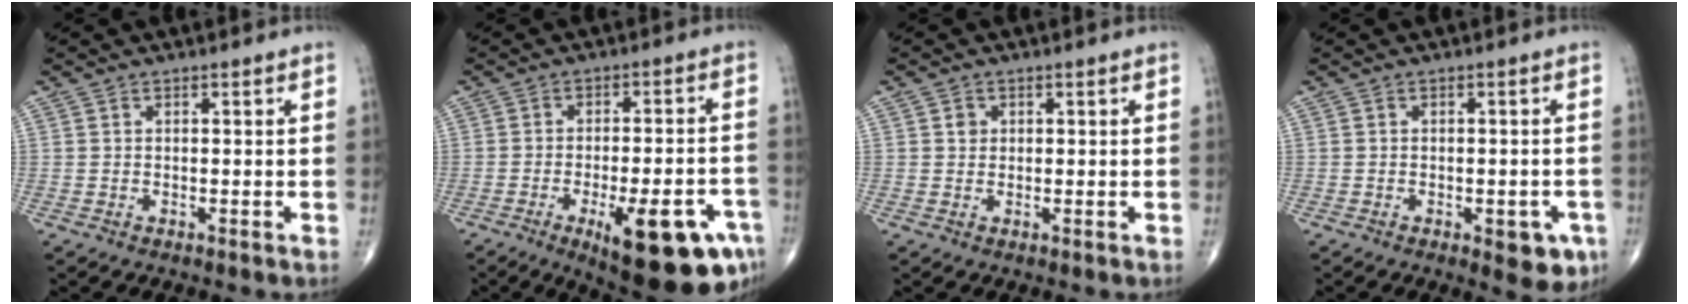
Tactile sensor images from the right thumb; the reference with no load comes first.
{"total": 18.4, "force": [-8.6, 5.8, 15.3], "torque": [-0.155, 0.023, -0.106]}
{"total": 1.4, "force": [0.4, 1.3, 0.5], "torque": [-0.002, 0.000, 0.004]}
{"total": 6.0, "force": [-2.4, 2.7, 4.7], "torque": [-0.036, 0.005, -0.024]}